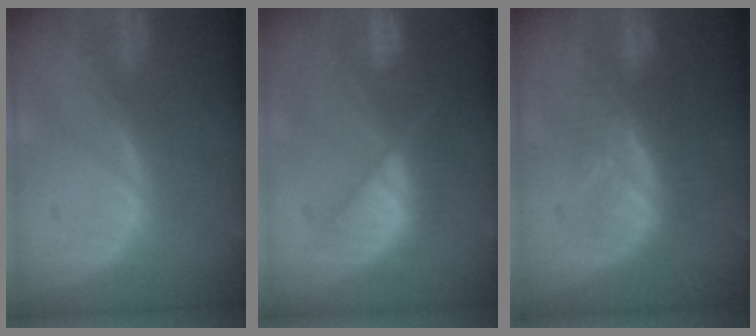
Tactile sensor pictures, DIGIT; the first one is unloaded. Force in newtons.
{"total": 9.4, "press": 7.9, "slide": 5.0}
{"total": 5.7, "press": 5.5, "slide": 1.4}